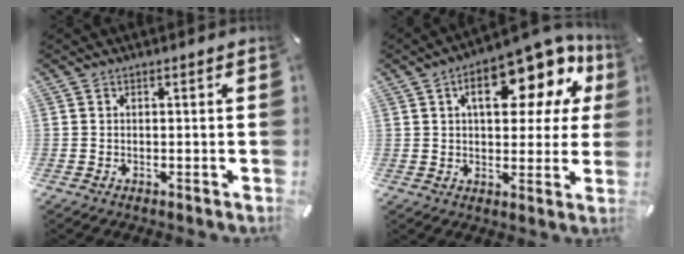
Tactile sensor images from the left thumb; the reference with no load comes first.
{"total": 17.7, "force": [8.6, 8.4, 13.0], "torque": [-0.178, -0.051, 0.139]}